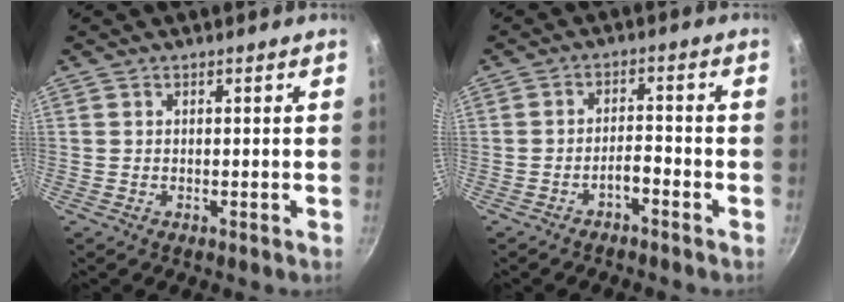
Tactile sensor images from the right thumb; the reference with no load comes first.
{"total": 3.0, "force": [-2.2, 0.8, 1.8], "torque": [-0.028, 0.028, -0.037]}